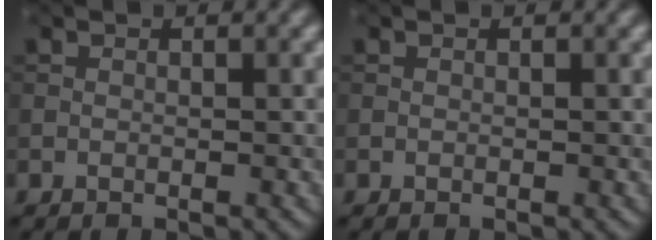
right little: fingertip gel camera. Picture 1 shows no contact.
{"total": 0.0}